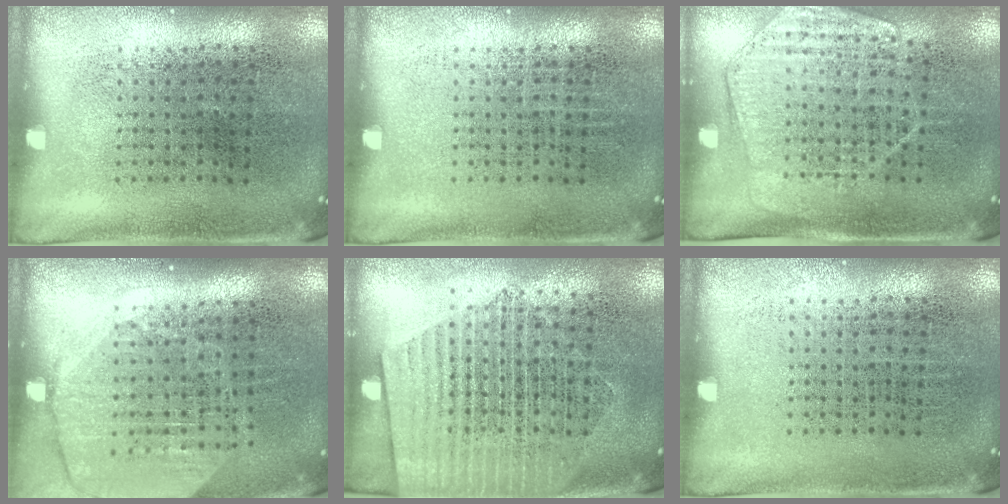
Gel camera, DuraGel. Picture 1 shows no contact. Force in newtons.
{"total": 0.0}
{"total": 1.5, "press": 1.4, "slide": 0.3}
{"total": 2.1, "press": 1.8, "slide": 0.9}
{"total": 1.8, "press": 1.6, "slide": 0.8}
{"total": 0.0}